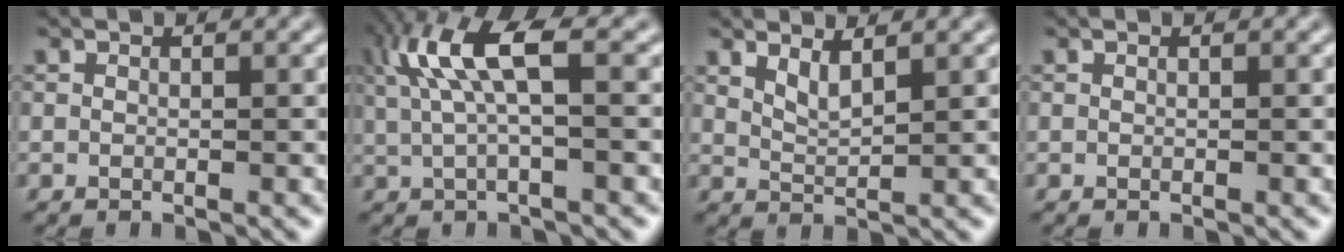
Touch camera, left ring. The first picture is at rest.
{"total": 6.0, "force": [1.7, 1.7, 5.5], "torque": [-0.114, 0.006, 0.033]}
{"total": 1.9, "force": [1.4, 0.5, 1.2], "torque": [-0.026, -0.009, 0.030]}
{"total": 0.0}